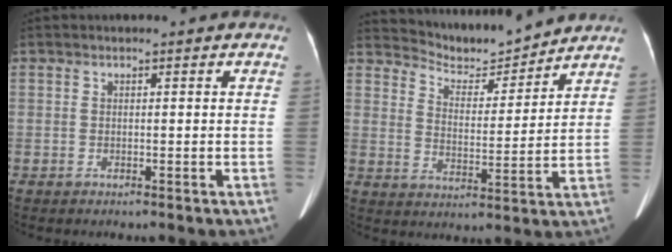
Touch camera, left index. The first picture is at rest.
{"total": 9.1, "force": [9.0, 1.2, 0.4], "torque": [-0.017, -0.003, 0.151]}